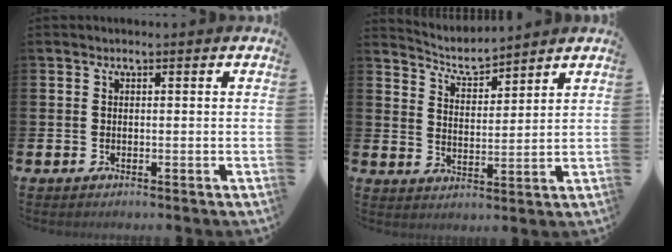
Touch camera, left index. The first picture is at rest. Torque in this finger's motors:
{"motor_torque": [-0.11, -0.08, -0.02, 0.01]}